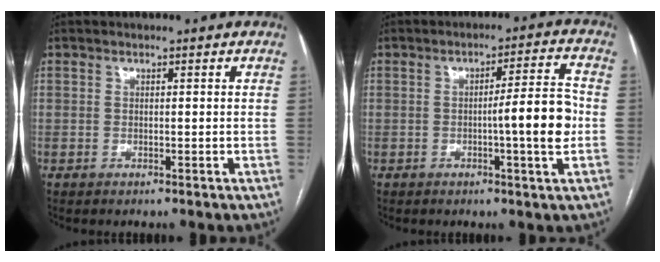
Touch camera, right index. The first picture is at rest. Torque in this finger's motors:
{"motor_torque": [0.90, -0.15, 0.56, 0.11]}